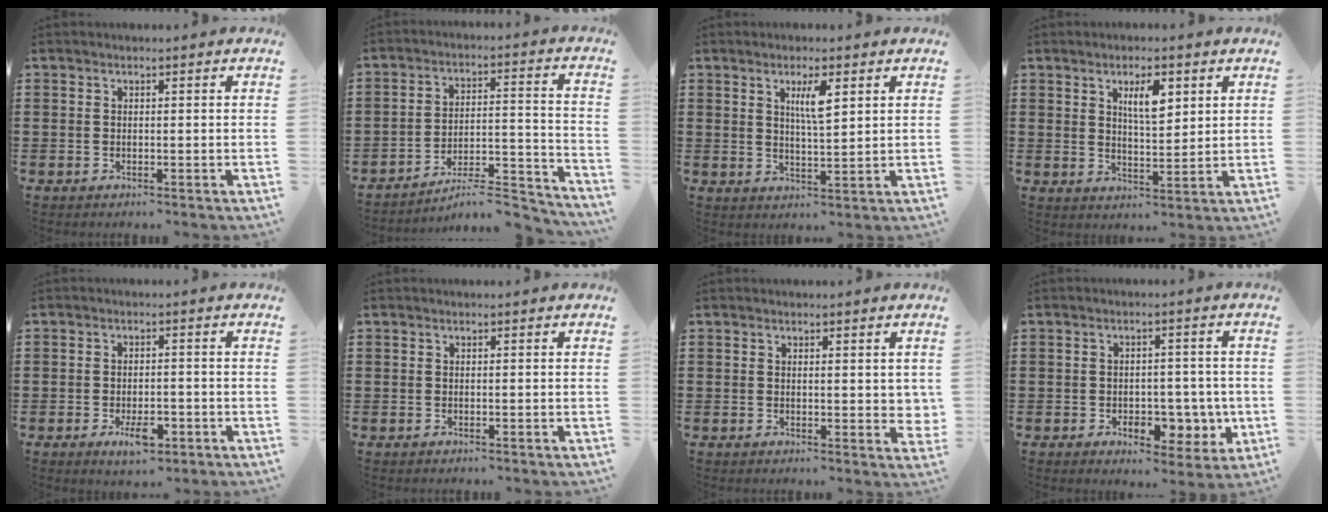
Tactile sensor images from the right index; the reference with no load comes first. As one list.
[{"total": 6.7, "force": [-6.2, 0.6, 2.6], "torque": [-0.035, -0.001, -0.120]}, {"total": 4.2, "force": [1.9, 0.9, 3.7], "torque": [-0.070, 0.003, 0.028]}, {"total": 5.0, "force": [2.3, 1.6, 4.1], "torque": [-0.071, 0.001, 0.034]}, {"total": 4.6, "force": [-2.1, 1.9, 3.6], "torque": [-0.063, 0.003, -0.035]}, {"total": 0.0}, {"total": 2.0, "force": [0.7, 0.7, 1.7], "torque": [-0.017, -0.001, 0.009]}, {"total": 5.1, "force": [-1.4, 3.7, 3.2], "torque": [-0.045, 0.005, -0.026]}]